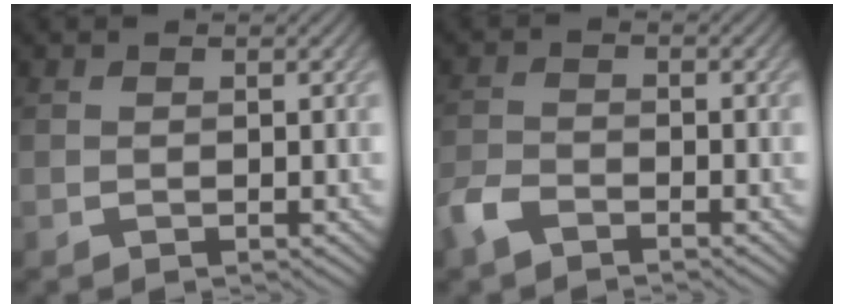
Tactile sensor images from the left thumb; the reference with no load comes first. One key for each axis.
{"total": 3.5, "fx": -2.7, "fy": 1.3, "fz": 1.8, "tx": -0.042, "ty": -0.004, "tz": -0.067}